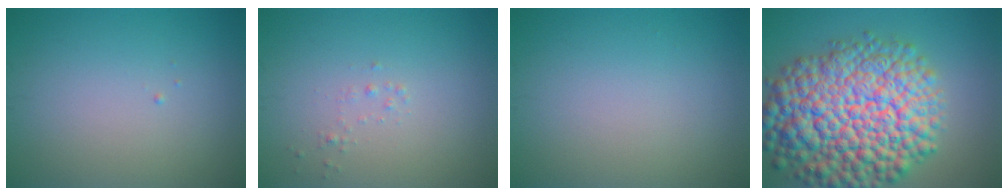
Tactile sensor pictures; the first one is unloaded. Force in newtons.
{"total": 0.6, "press": 0.6, "slide": 0.0}
{"total": 0.0}
{"total": 15.2, "press": 15.2, "slide": 0.6}